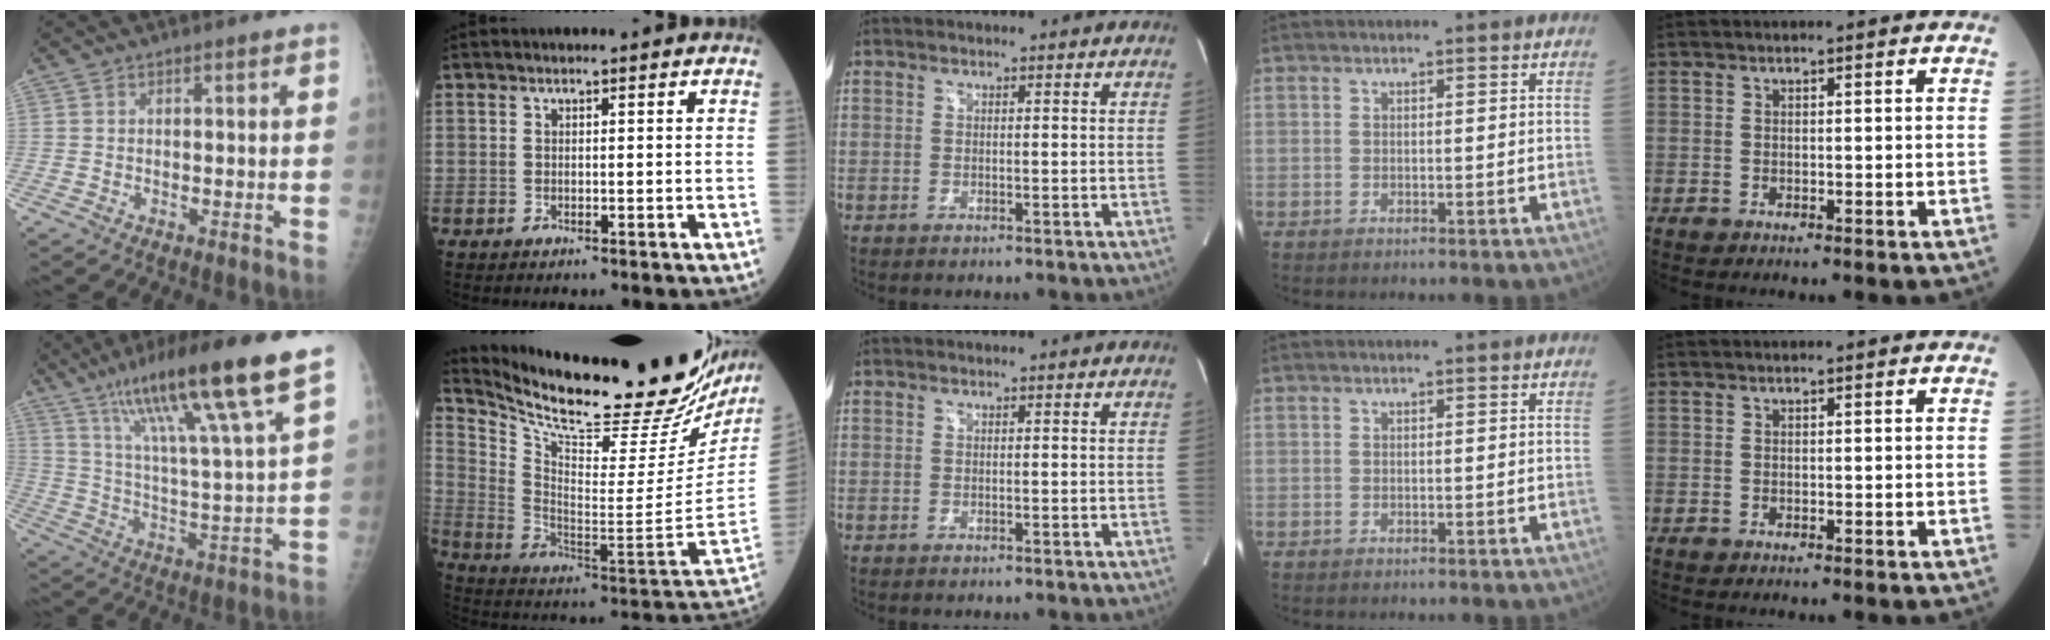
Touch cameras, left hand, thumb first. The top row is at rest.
{"thumb": {"total": 20.6, "force": [13.0, 1.8, 15.9], "torque": [-0.258, -0.041, 0.220]}, "index": {"total": 29.3, "force": [25.6, 5.4, 13.2], "torque": [-0.229, -0.079, 0.359]}}